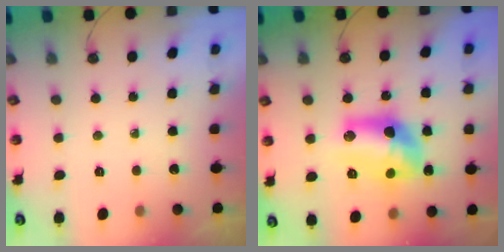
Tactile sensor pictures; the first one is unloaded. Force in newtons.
{"total": 13.4, "press": 13.3, "slide": 1.0}